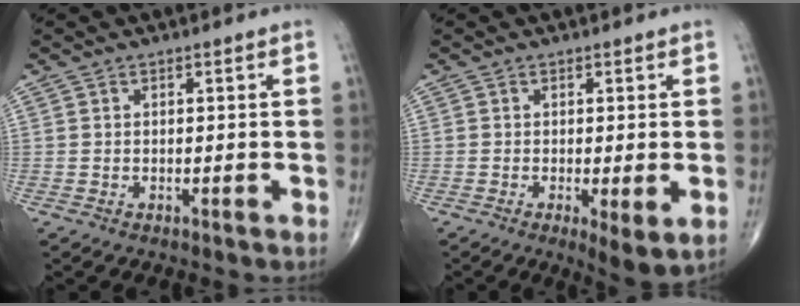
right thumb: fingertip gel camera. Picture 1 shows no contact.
{"total": 5.0, "force": [-1.1, 1.2, 4.7], "torque": [-0.082, -0.019, -0.020]}